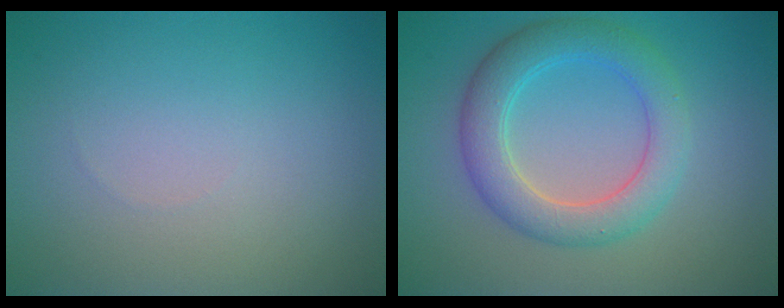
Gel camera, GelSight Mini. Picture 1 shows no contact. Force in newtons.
{"total": 5.0, "press": 5.0, "slide": 0.1}